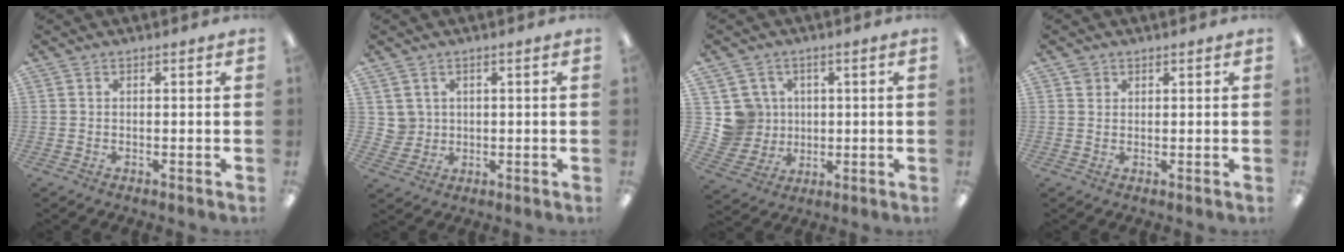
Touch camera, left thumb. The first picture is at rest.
{"total": 3.6, "force": [1.9, 3.1, -0.3], "torque": [-0.010, 0.001, 0.037]}
{"total": 8.3, "force": [2.2, 8.0, 0.5], "torque": [-0.027, -0.004, 0.053]}
{"total": 1.4, "force": [1.0, 1.0, 0.0], "torque": [0.006, -0.003, 0.018]}